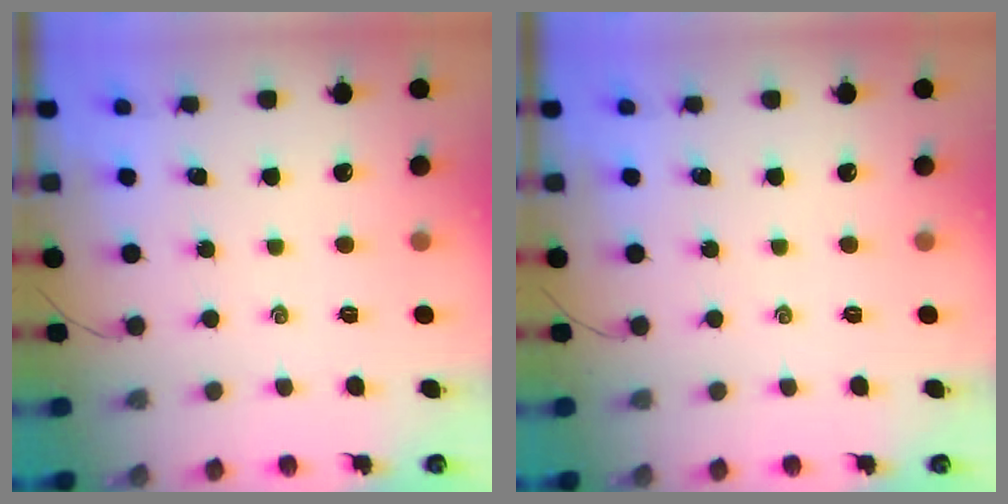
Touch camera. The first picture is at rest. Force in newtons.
{"total": 0.0}